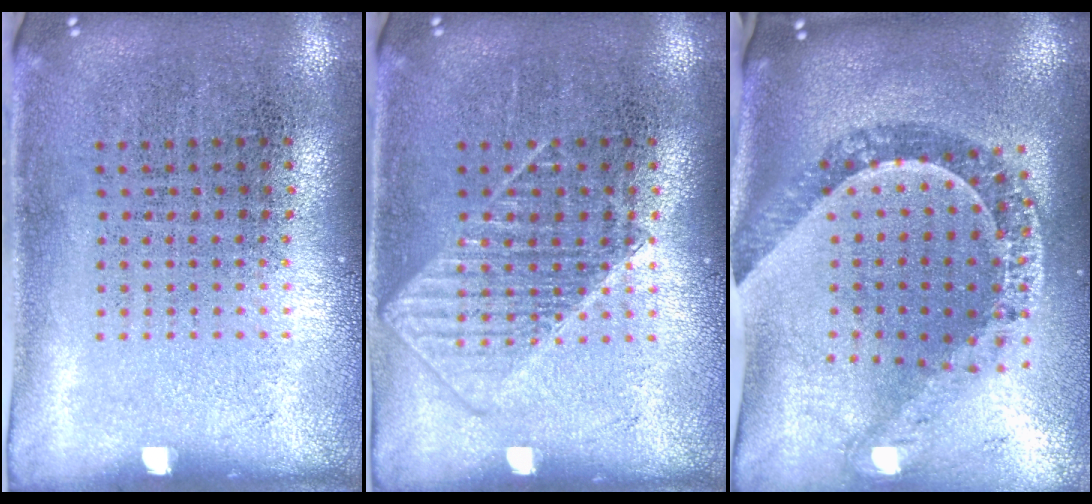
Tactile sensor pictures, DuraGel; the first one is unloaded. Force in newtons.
{"total": 1.8, "press": 1.8, "slide": 0.4}
{"total": 1.4, "press": 1.3, "slide": 0.6}